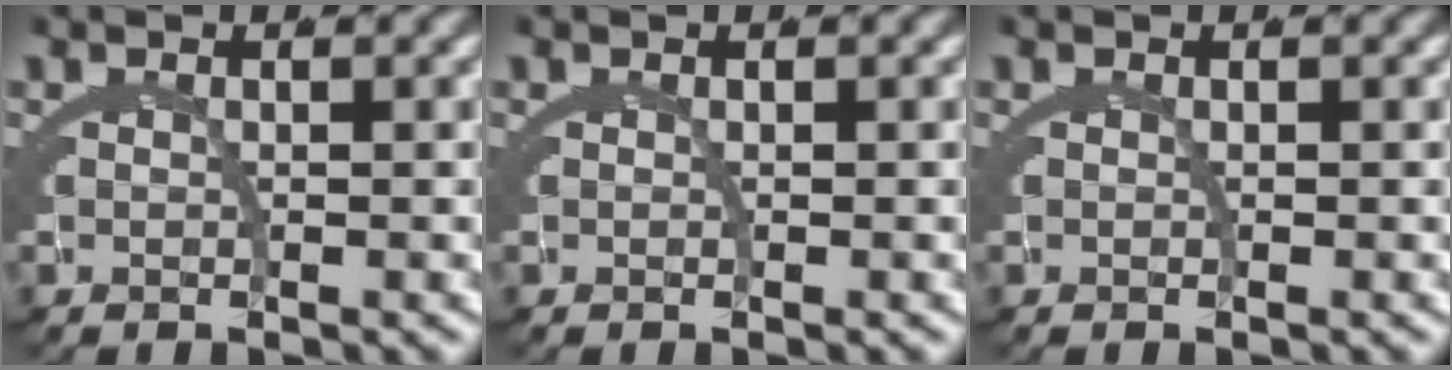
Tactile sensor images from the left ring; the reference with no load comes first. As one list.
[{"total": 0.0}, {"total": 0.0}]